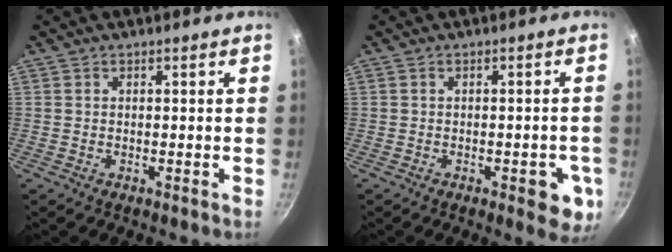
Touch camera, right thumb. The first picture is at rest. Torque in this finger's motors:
{"motor_torque": [1.14, 1.29, -0.14, 0.04, 0.09]}